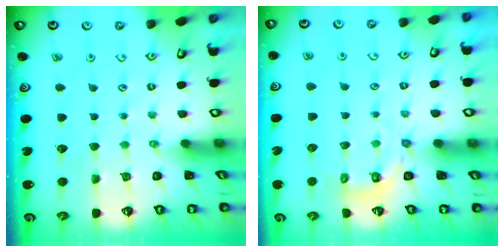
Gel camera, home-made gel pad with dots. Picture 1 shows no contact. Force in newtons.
{"total": 3.3, "press": 2.8, "slide": 1.7}